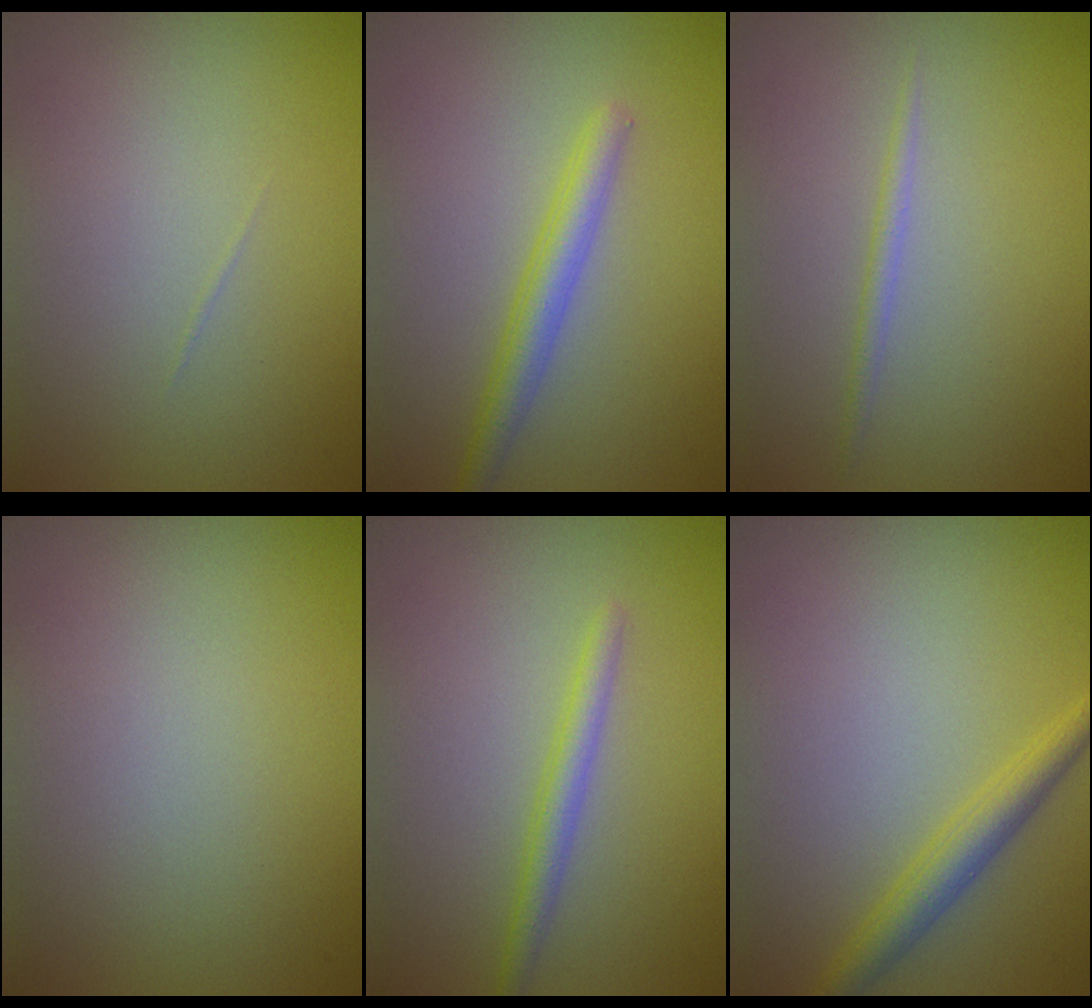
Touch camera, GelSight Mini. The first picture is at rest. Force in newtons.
{"total": 2.5, "press": 2.5, "slide": 0.2}
{"total": 0.8, "press": 0.8, "slide": 0.0}
{"total": 0.0}
{"total": 1.8, "press": 1.8, "slide": 0.0}
{"total": 2.6, "press": 2.6, "slide": 0.0}